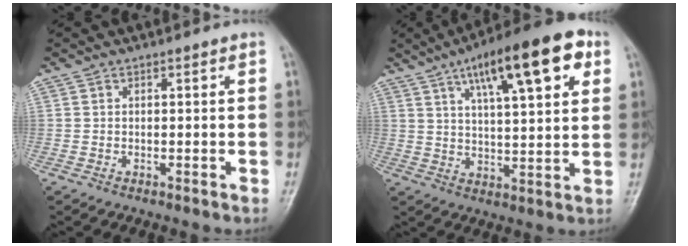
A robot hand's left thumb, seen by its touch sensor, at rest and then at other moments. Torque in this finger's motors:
{"motor_torque": [0.52, 0.87, 1.72, -1.05, 0.21]}